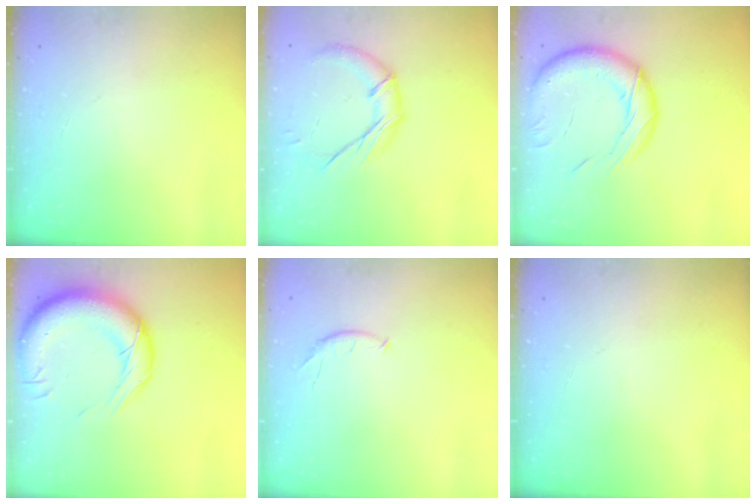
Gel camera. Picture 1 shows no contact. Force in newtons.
{"total": 10.4, "press": 10.4, "slide": 0.6}
{"total": 18.0, "press": 17.7, "slide": 3.4}
{"total": 17.0, "press": 16.5, "slide": 4.1}
{"total": 6.7, "press": 6.6, "slide": 1.0}
{"total": 0.0}